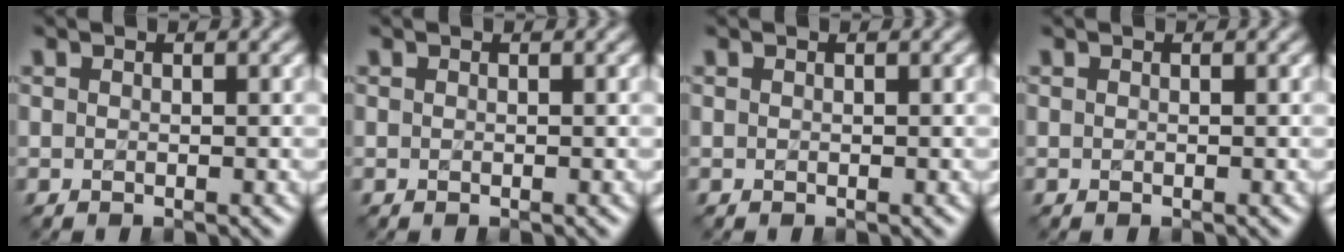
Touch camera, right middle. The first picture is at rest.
{"total": 0.0}
{"total": 0.0}
{"total": 0.0}